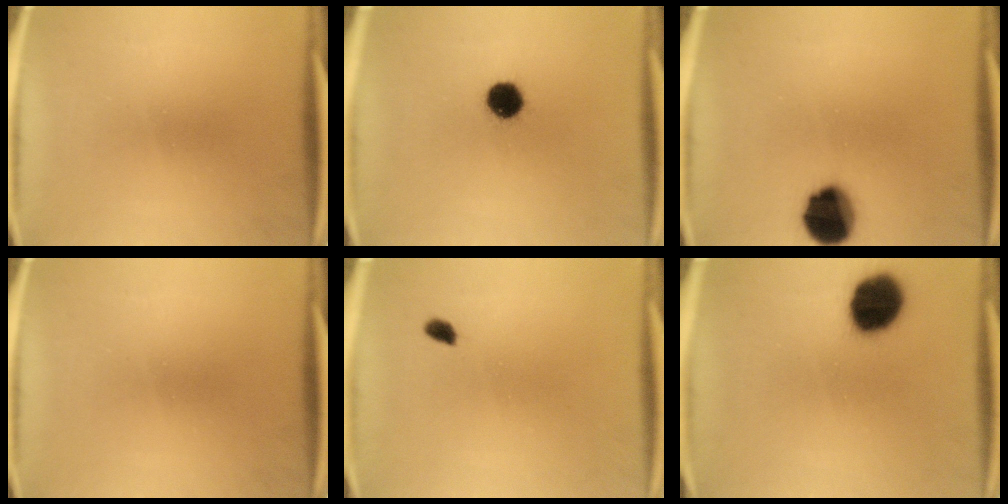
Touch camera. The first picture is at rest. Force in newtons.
{"total": 7.1}
{"total": 12.1}
{"total": 0.0}
{"total": 1.5}
{"total": 13.3}